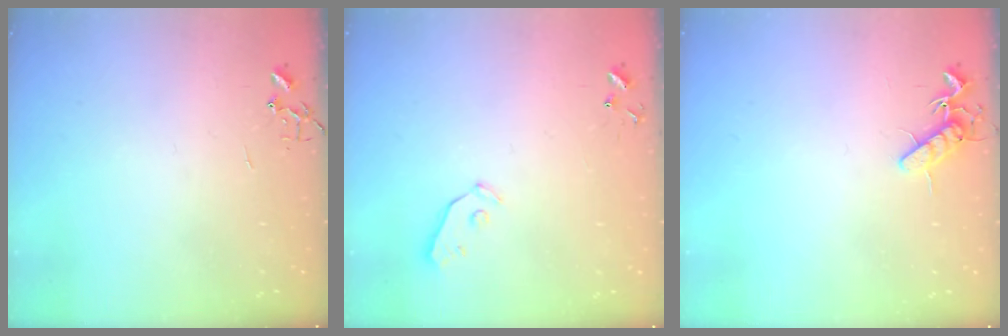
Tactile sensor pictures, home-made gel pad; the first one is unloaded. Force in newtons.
{"total": 3.9, "press": 3.9, "slide": 0.3}
{"total": 8.3, "press": 8.2, "slide": 1.0}